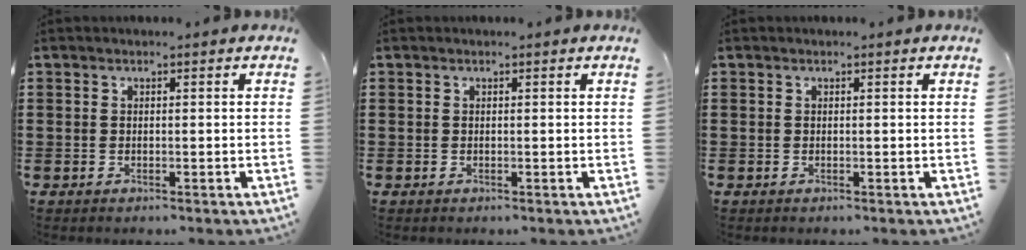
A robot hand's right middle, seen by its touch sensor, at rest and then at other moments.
{"total": 0.0}
{"total": 0.0}